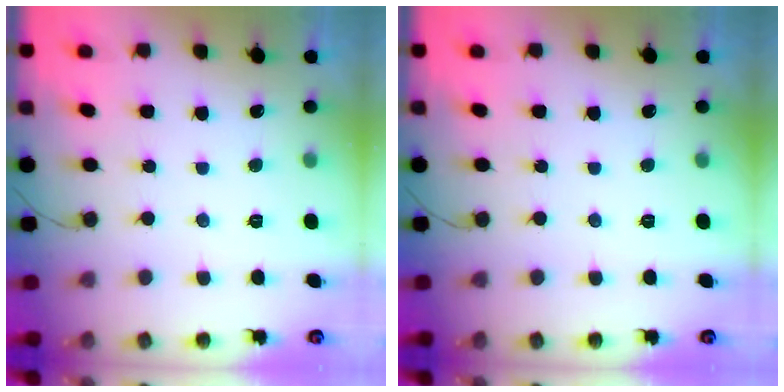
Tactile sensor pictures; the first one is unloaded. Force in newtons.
{"total": 0.0}